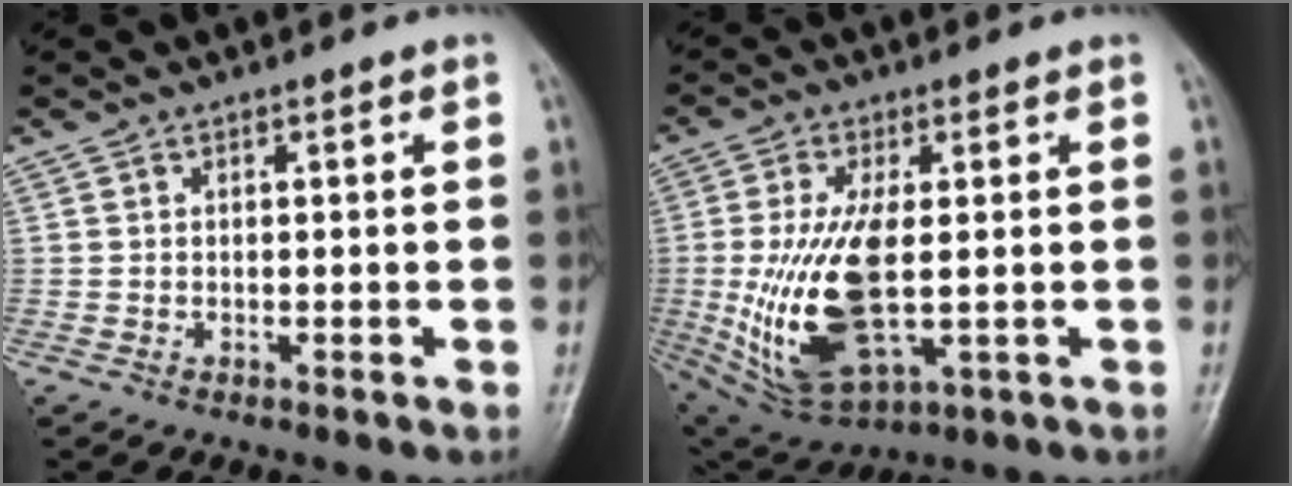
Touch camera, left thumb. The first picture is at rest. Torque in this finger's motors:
{"motor_torque": [1.91, 1.88, 2.17, -0.61, 0.76]}